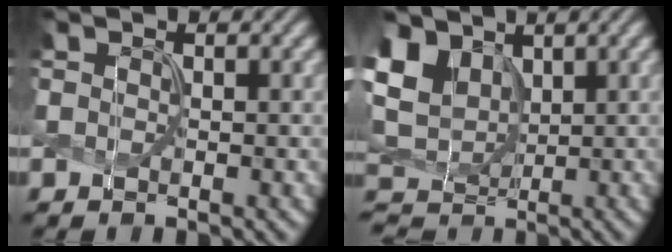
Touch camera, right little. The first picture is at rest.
{"total": 6.3, "force": [2.1, 4.8, 3.4], "torque": [-0.109, 0.013, 0.039]}